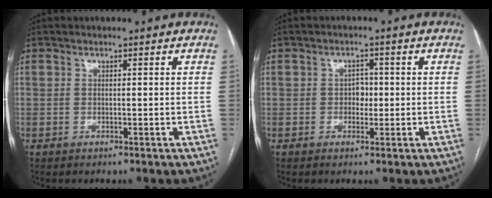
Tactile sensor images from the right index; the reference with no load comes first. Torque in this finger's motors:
{"motor_torque": [0.23, -0.17, -0.01, 0.00]}